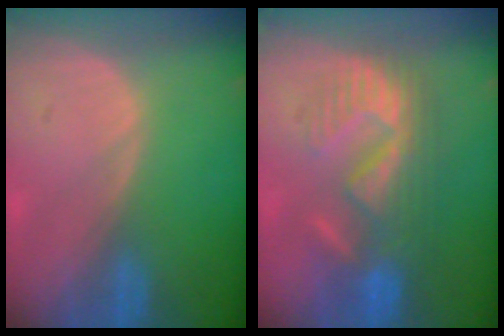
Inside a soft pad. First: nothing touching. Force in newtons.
{"total": 8.7, "press": 8.6, "slide": 1.5}